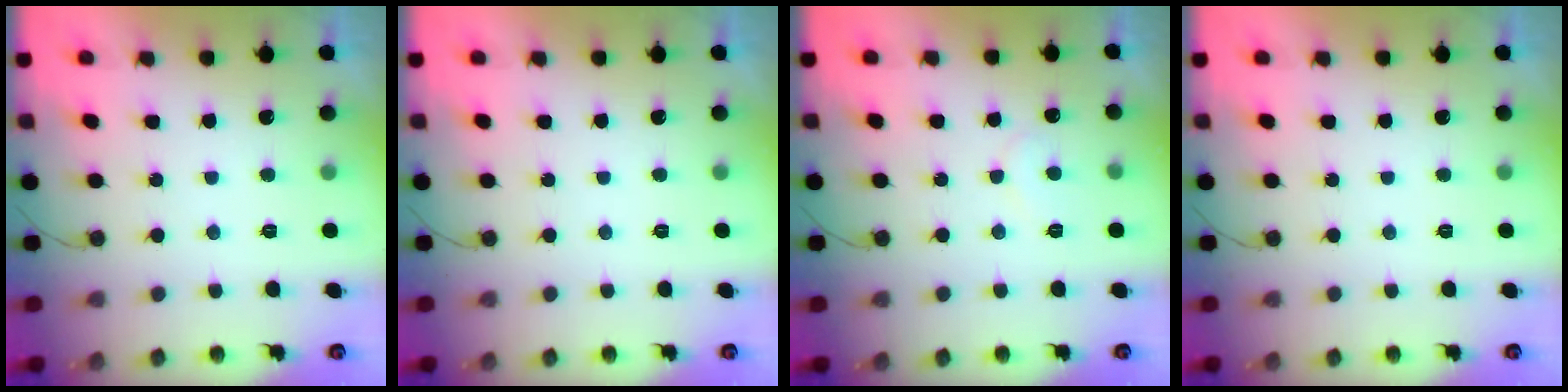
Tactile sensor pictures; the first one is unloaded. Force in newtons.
{"total": 0.0}
{"total": 5.1, "press": 5.0, "slide": 0.4}
{"total": 0.0}